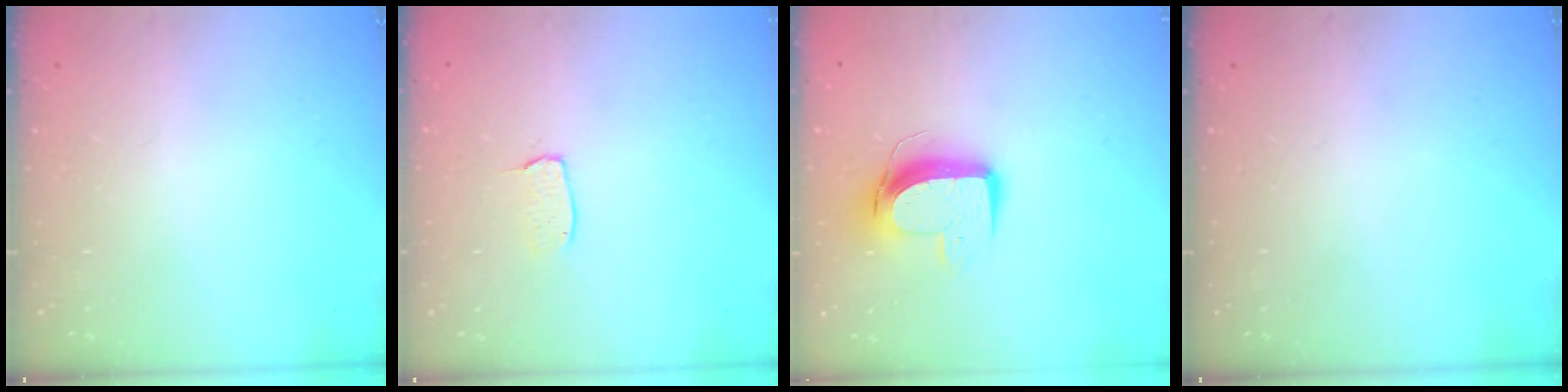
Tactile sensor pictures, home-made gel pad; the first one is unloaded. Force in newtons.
{"total": 4.0, "press": 4.0, "slide": 0.2}
{"total": 10.6, "press": 10.6, "slide": 0.9}
{"total": 0.0}